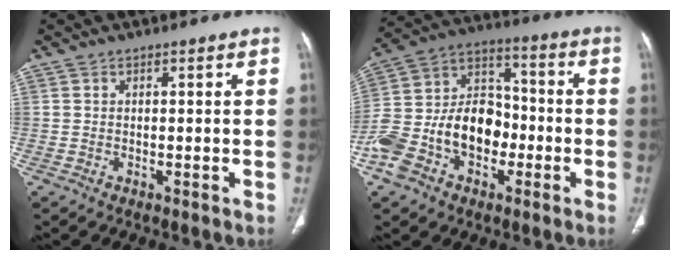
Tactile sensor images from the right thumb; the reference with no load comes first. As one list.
[{"total": 18.7, "force": [-5.7, 13.1, 12.0], "torque": [-0.207, 0.063, -0.103]}]